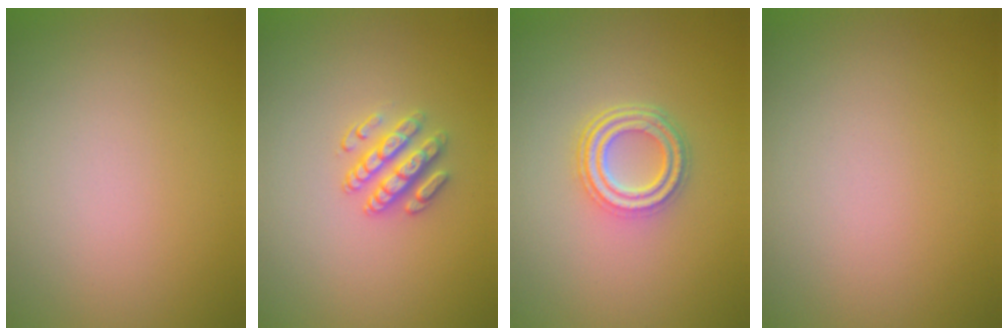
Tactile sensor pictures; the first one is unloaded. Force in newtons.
{"total": 2.7, "press": 2.5, "slide": 1.2}
{"total": 4.1, "press": 3.1, "slide": 2.6}
{"total": 0.0}